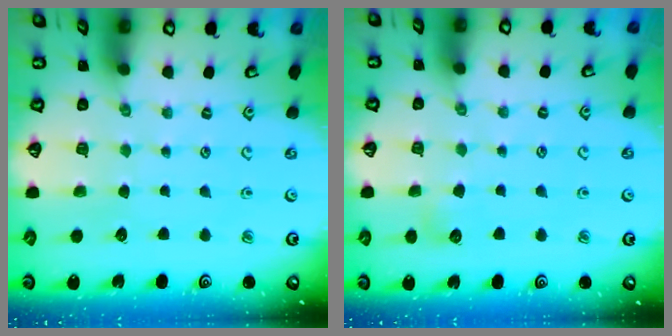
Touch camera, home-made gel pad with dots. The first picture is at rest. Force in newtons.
{"total": 4.8, "press": 4.7, "slide": 0.4}